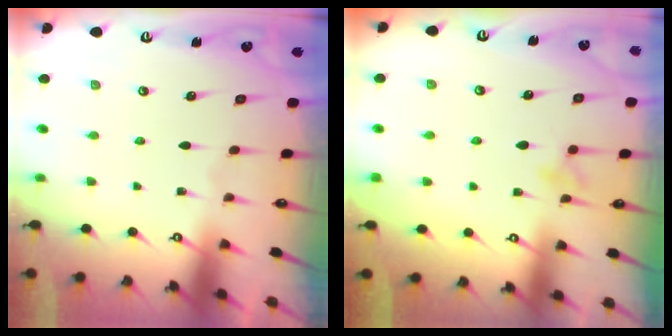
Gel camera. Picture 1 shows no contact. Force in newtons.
{"total": 7.3, "press": 7.2, "slide": 0.7}